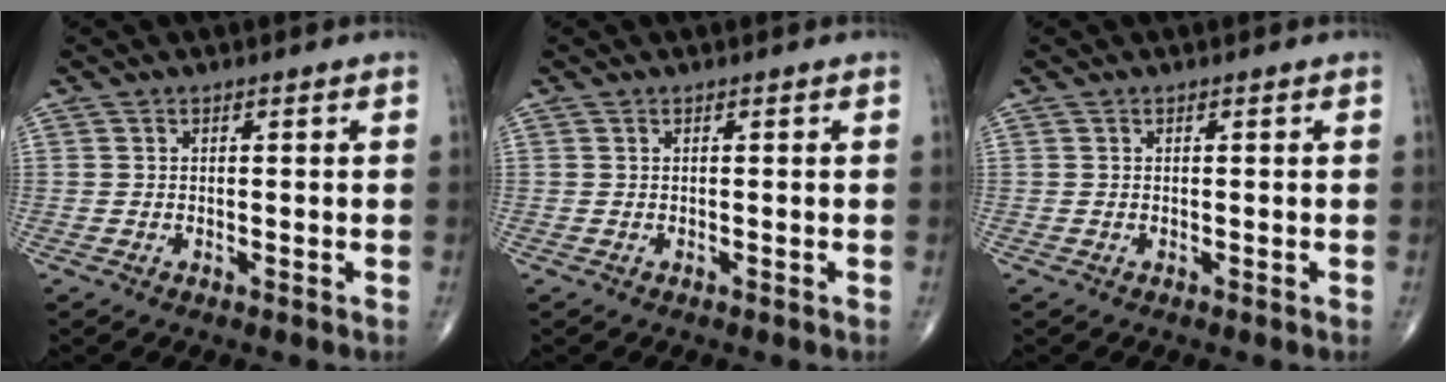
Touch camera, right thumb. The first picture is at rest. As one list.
[{"total": 0.0}, {"total": 0.0}]